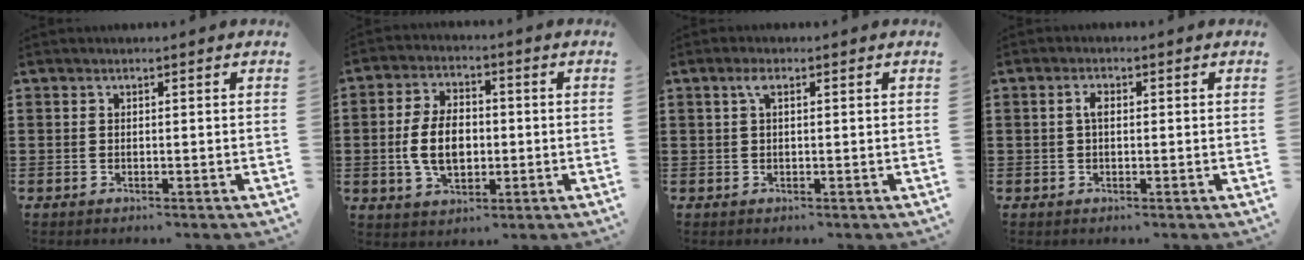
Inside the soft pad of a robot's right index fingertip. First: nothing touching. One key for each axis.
{"total": 8.0, "fx": -0.7, "fy": 5.0, "fz": 6.2, "tx": -0.128, "ty": 0.005, "tz": -0.017}
{"total": 1.9, "fx": 0.7, "fy": 0.7, "fz": 1.6, "tx": -0.036, "ty": 0.006, "tz": 0.010}
{"total": 2.0, "fx": 0.2, "fy": 0.9, "fz": 1.7, "tx": -0.036, "ty": 0.005, "tz": 0.002}